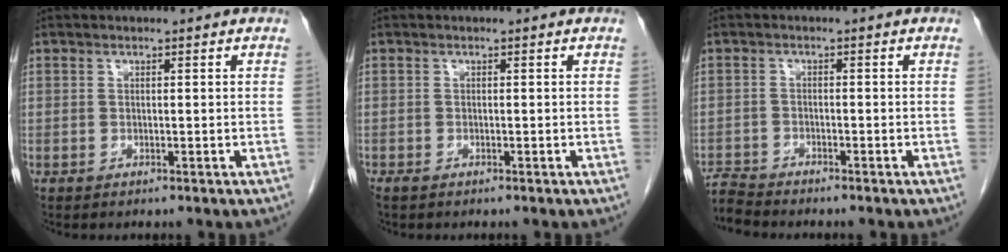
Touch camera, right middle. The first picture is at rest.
{"total": 0.6, "force": [-0.5, 0.1, 0.3], "torque": [-0.011, -0.003, -0.010]}
{"total": 3.4, "force": [-3.4, -0.5, -0.2], "torque": [0.006, -0.017, -0.065]}